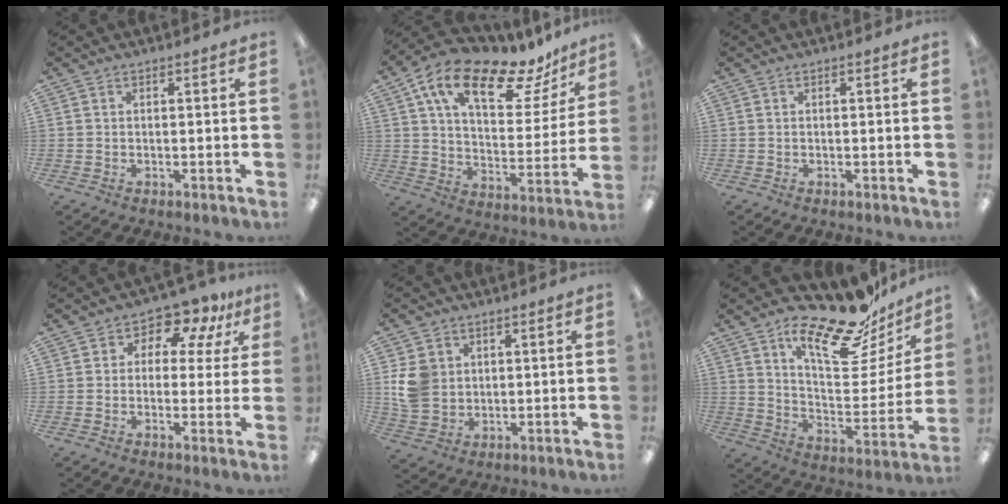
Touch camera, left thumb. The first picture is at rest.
{"total": 18.9, "force": [12.8, 7.4, 11.8], "torque": [-0.200, -0.072, 0.216]}
{"total": 0.0}
{"total": 6.9, "force": [4.1, 4.7, 3.0], "torque": [-0.043, -0.032, 0.071]}
{"total": 8.2, "force": [1.9, 7.3, 3.3], "torque": [-0.064, 0.007, 0.038]}
{"total": 21.5, "force": [16.3, 7.4, 11.9], "torque": [-0.175, -0.116, 0.273]}